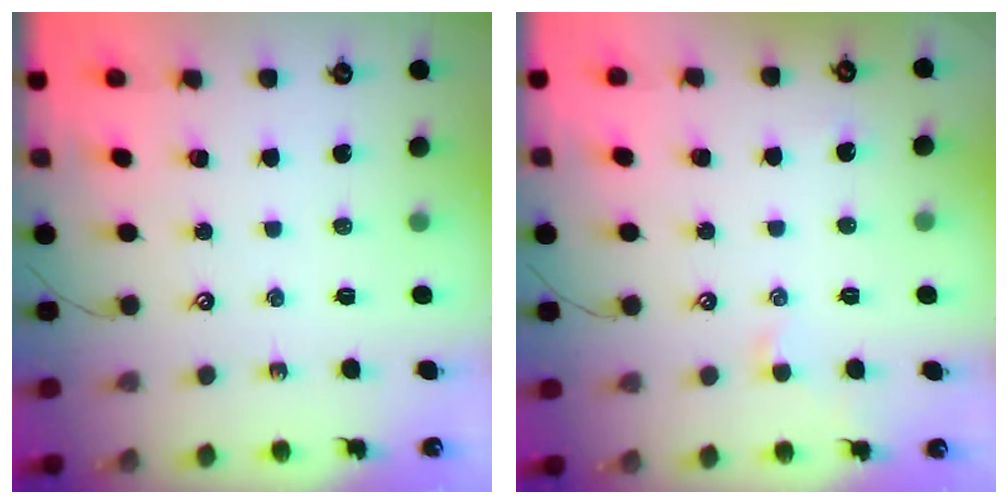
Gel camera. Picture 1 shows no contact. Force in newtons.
{"total": 0.5, "press": 0.3, "slide": 0.4}